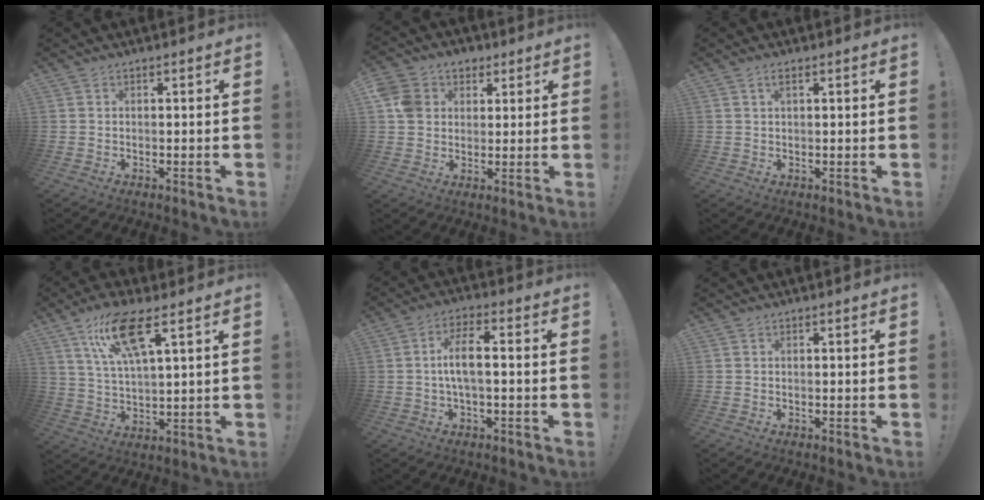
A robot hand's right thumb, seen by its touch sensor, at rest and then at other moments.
{"total": 9.0, "force": [2.5, 8.1, 3.1], "torque": [-0.037, 0.000, 0.052]}
{"total": 1.8, "force": [1.1, 0.6, 1.3], "torque": [-0.021, -0.002, 0.018]}
{"total": 13.5, "force": [7.8, 3.5, 10.5], "torque": [-0.196, -0.017, 0.134]}
{"total": 7.9, "force": [-0.2, 2.5, 7.5], "torque": [-0.135, 0.002, -0.009]}
{"total": 0.0}